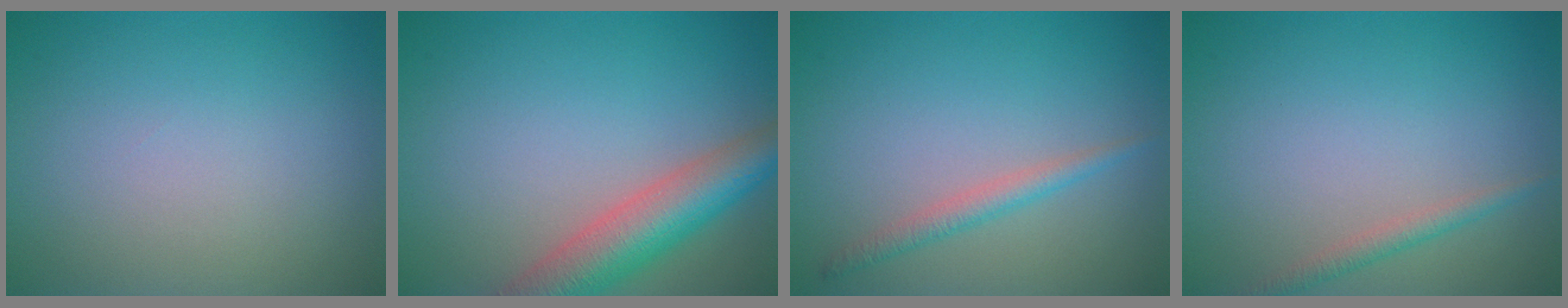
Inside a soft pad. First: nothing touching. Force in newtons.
{"total": 6.7, "press": 6.7, "slide": 0.2}
{"total": 1.8, "press": 1.8, "slide": 0.1}
{"total": 1.5, "press": 1.5, "slide": 0.0}